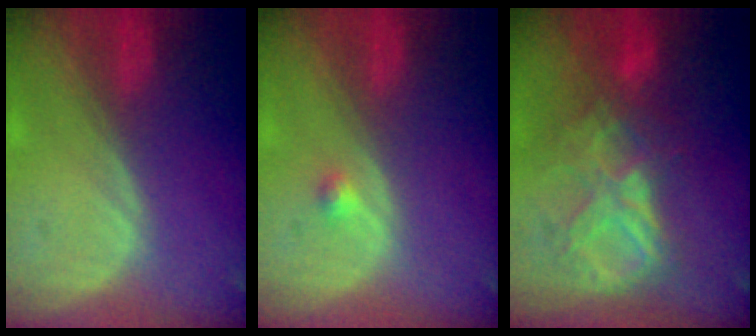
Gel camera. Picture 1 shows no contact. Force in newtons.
{"total": 1.3, "press": 1.1, "slide": 0.7}
{"total": 8.7, "press": 7.6, "slide": 4.1}